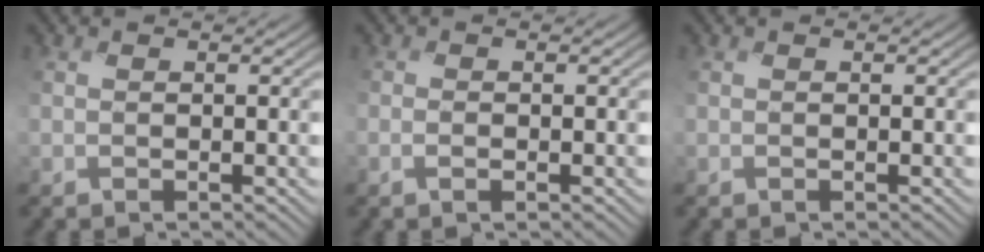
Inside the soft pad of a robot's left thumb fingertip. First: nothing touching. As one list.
[{"total": 1.0, "force": [-0.4, 0.4, 0.8], "torque": [-0.019, 0.000, -0.008]}, {"total": 0.0}]